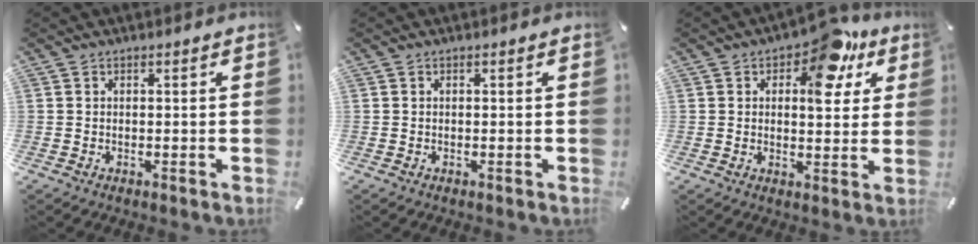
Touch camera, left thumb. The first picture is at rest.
{"total": 0.0}
{"total": 13.4, "force": [6.9, 7.1, 9.0], "torque": [-0.110, -0.038, 0.114]}